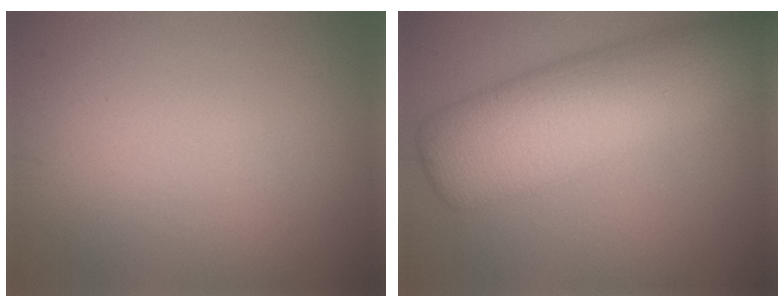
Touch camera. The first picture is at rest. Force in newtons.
{"total": 10.0, "press": 10.0, "slide": 0.2}